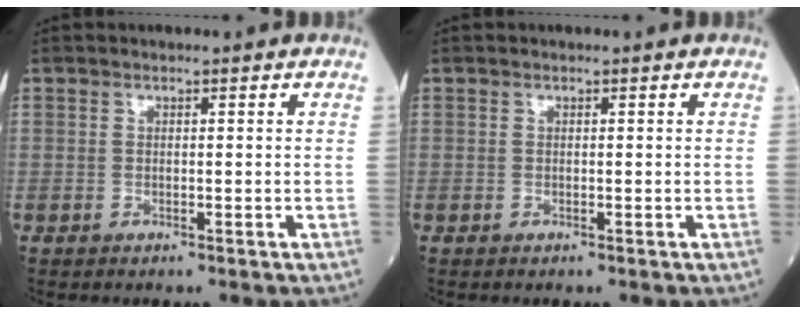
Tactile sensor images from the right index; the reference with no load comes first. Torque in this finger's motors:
{"motor_torque": [0.01, 0.01, 0.00, -0.01]}